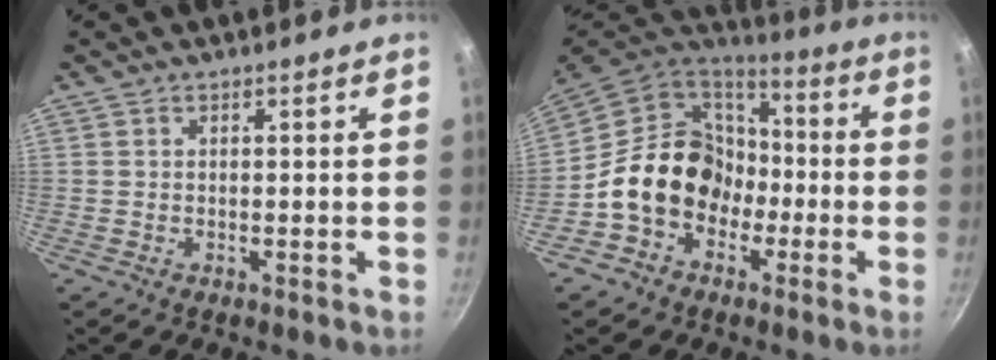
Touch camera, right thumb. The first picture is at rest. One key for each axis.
{"total": 17.8, "fx": -4.1, "fy": 14.4, "fz": 9.6, "tx": -0.124, "ty": 0.067, "tz": -0.078}